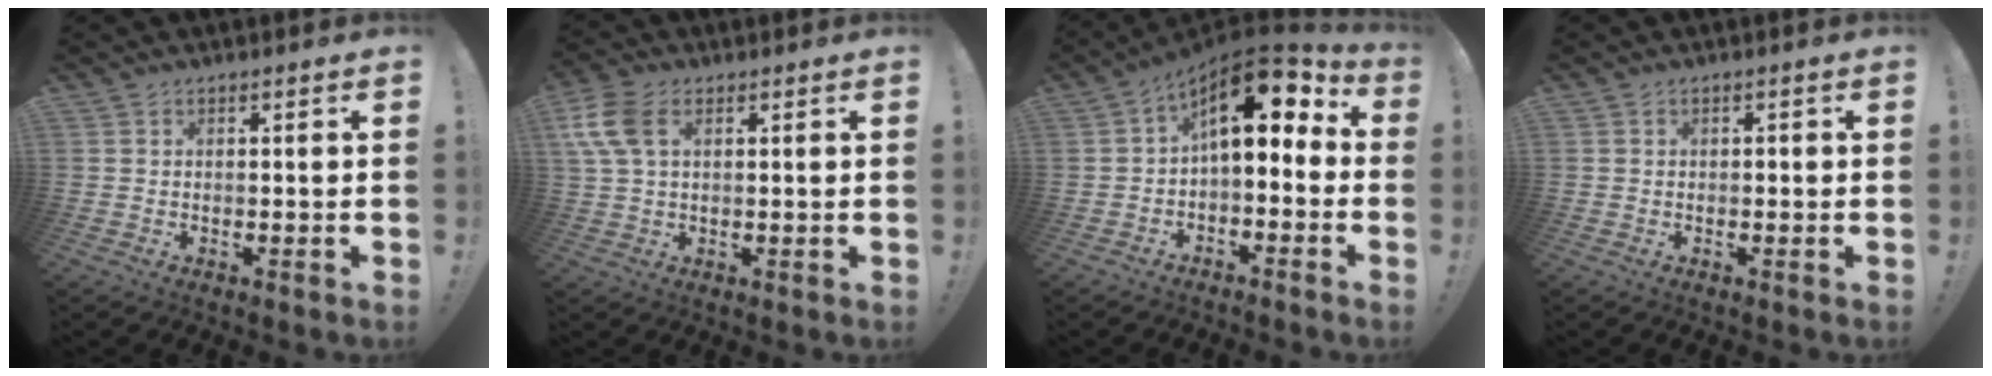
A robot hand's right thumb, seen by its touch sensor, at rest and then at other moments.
{"total": 8.9, "force": [2.9, 5.2, 6.6], "torque": [-0.143, -0.001, 0.054]}
{"total": 12.1, "force": [4.0, 5.4, 10.0], "torque": [-0.146, -0.027, 0.068]}
{"total": 0.7, "force": [-0.5, 0.5, 0.2], "torque": [-0.005, 0.002, -0.009]}